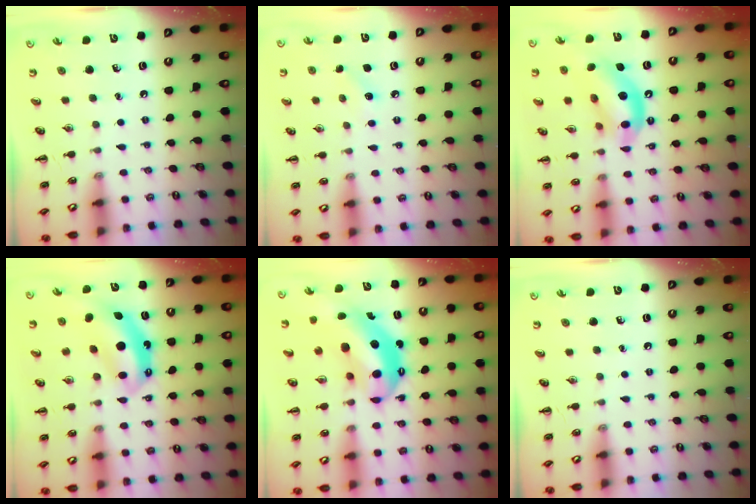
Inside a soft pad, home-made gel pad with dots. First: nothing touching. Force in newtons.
{"total": 6.3, "press": 6.1, "slide": 1.7}
{"total": 13.8, "press": 13.3, "slide": 3.4}
{"total": 7.1, "press": 7.0, "slide": 1.5}
{"total": 12.0, "press": 11.6, "slide": 3.0}
{"total": 0.0}